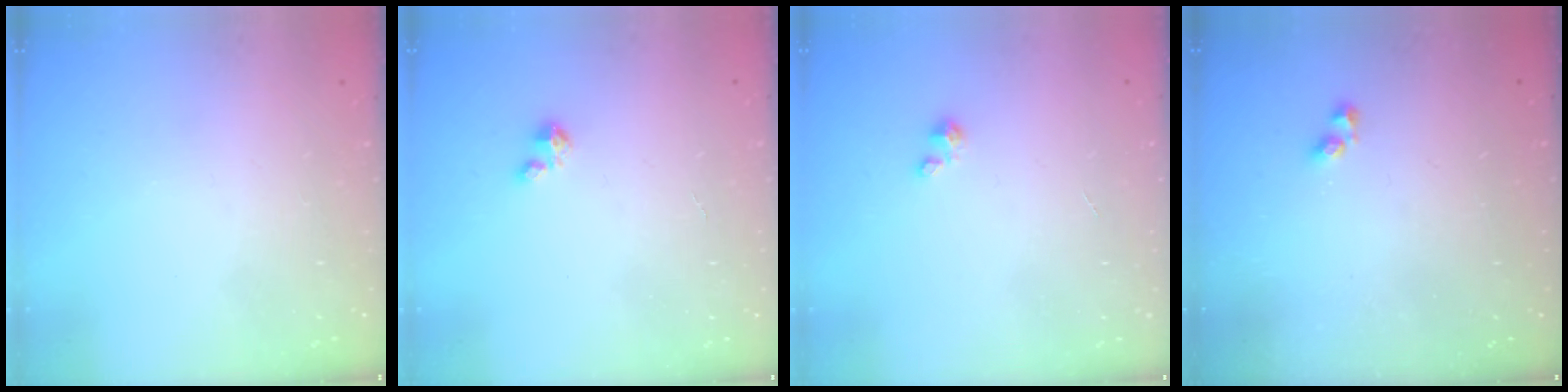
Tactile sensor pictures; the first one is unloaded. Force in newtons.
{"total": 2.0, "press": 2.0, "slide": 0.1}
{"total": 0.8, "press": 0.7, "slide": 0.3}
{"total": 2.9, "press": 2.9, "slide": 0.6}